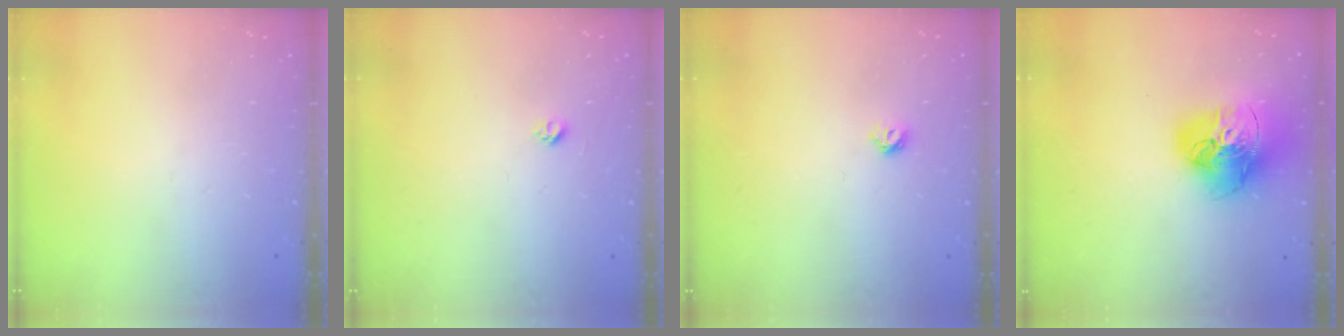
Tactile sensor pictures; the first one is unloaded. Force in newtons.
{"total": 3.6, "press": 3.6, "slide": 0.3}
{"total": 4.8, "press": 4.8, "slide": 0.8}
{"total": 21.0, "press": 20.9, "slide": 2.1}